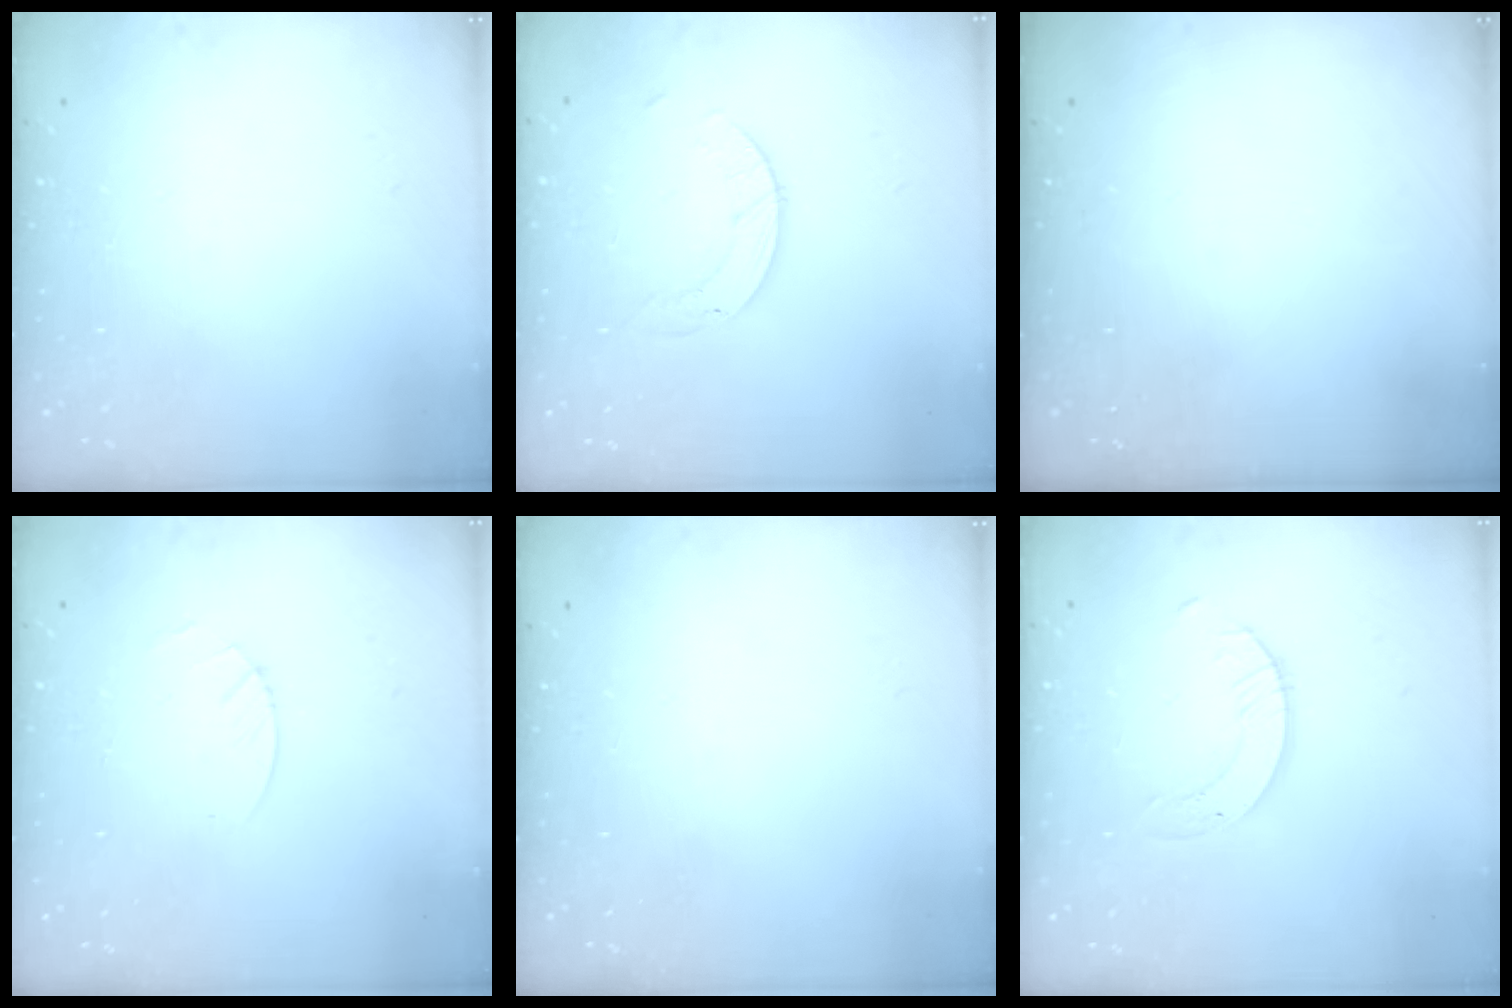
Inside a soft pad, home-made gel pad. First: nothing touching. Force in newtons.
{"total": 4.5, "press": 4.5, "slide": 0.3}
{"total": 0.0}
{"total": 3.0, "press": 3.0, "slide": 0.3}
{"total": 0.0}
{"total": 2.1, "press": 2.1, "slide": 0.2}